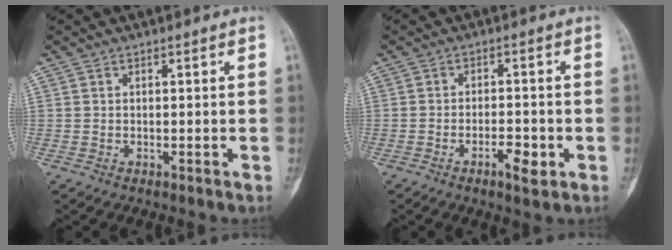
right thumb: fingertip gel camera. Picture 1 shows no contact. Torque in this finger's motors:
{"motor_torque": [0.10, 0.96, -0.24, 0.19, 0.00]}